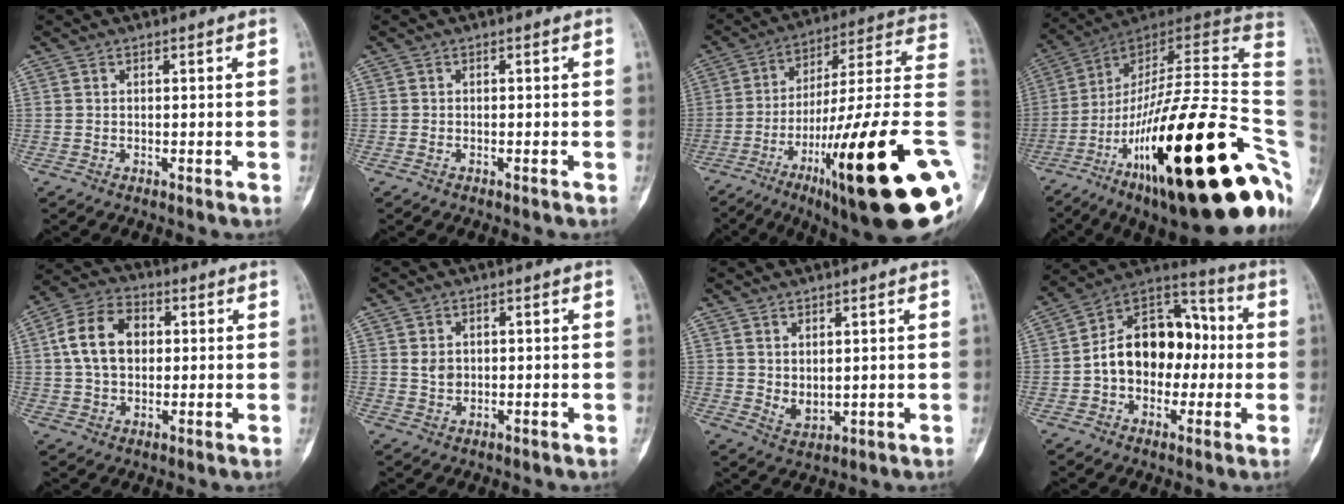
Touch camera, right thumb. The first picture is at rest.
{"total": 0.6, "force": [-0.4, 0.2, 0.4], "torque": [-0.011, 0.002, -0.006]}
{"total": 32.2, "force": [-9.7, 5.2, 30.3], "torque": [-0.391, 0.044, -0.151]}
{"total": 37.8, "force": [-10.7, 9.9, 34.8], "torque": [-0.453, 0.076, -0.170]}
{"total": 11.4, "force": [1.8, 8.0, 7.9], "torque": [-0.125, 0.014, 0.025]}
{"total": 2.4, "force": [0.3, 1.9, 1.4], "torque": [-0.014, 0.000, 0.009]}
{"total": 3.8, "force": [1.1, 2.3, 2.9], "torque": [-0.039, -0.018, 0.032]}
{"total": 17.0, "force": [-0.7, 11.9, 12.1], "torque": [-0.151, 0.048, -0.019]}